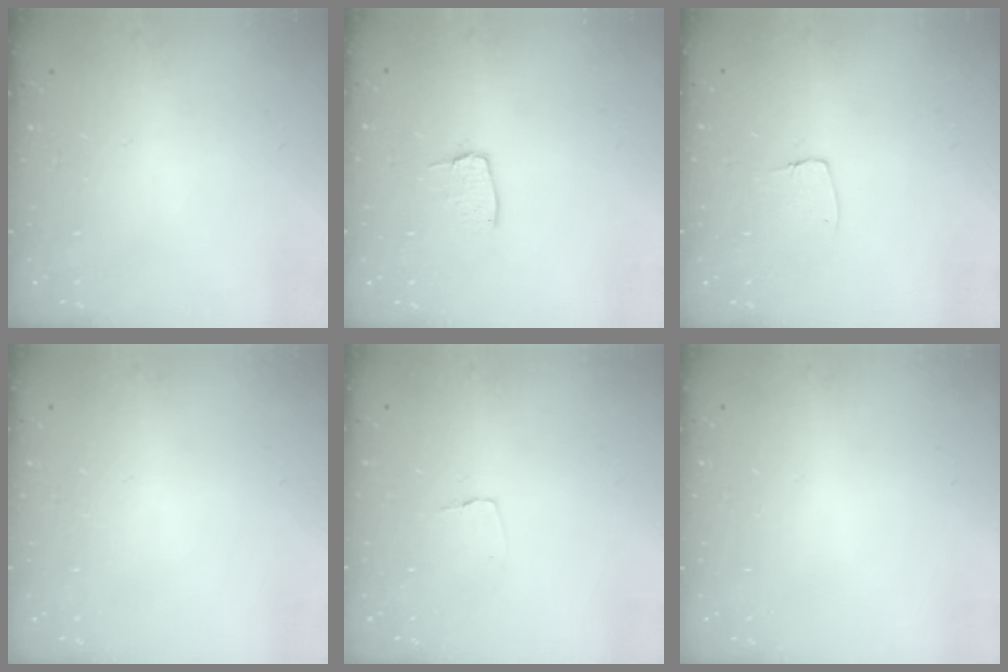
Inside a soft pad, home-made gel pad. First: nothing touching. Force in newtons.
{"total": 5.6, "press": 5.6, "slide": 0.4}
{"total": 4.6, "press": 4.6, "slide": 0.3}
{"total": 0.0}
{"total": 2.6, "press": 2.6, "slide": 0.2}
{"total": 0.0}